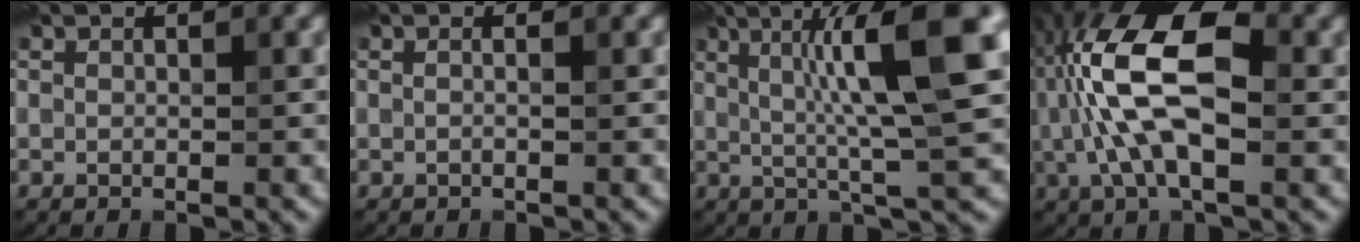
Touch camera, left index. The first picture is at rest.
{"total": 1.0, "force": [0.3, 0.5, 0.8], "torque": [0.000, -0.011, -0.016]}
{"total": 10.3, "force": [2.0, 1.6, 10.0], "torque": [-0.141, 0.011, 0.032]}
{"total": 10.5, "force": [0.6, 4.8, 9.4], "torque": [-0.183, 0.020, 0.003]}